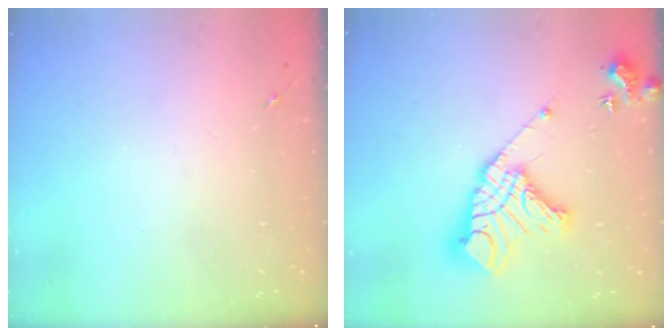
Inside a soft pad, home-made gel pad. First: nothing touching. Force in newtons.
{"total": 18.9, "press": 18.8, "slide": 2.1}